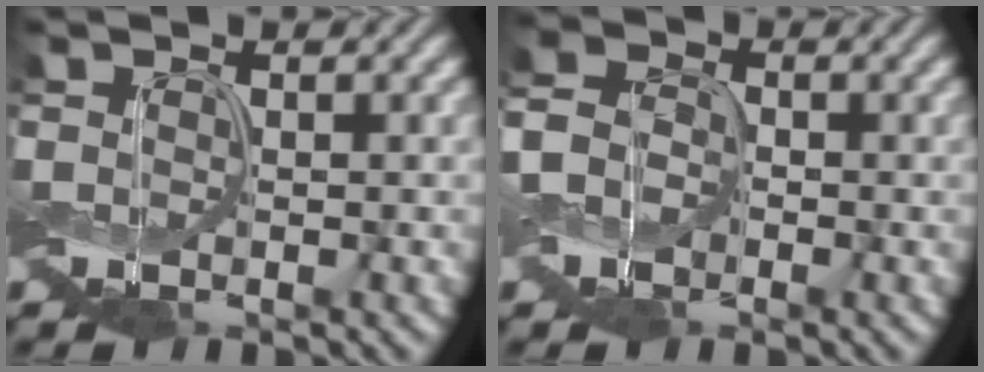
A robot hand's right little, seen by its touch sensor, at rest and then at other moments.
{"total": 3.8, "force": [-1.3, 3.0, 1.9], "torque": [-0.054, 0.004, -0.033]}